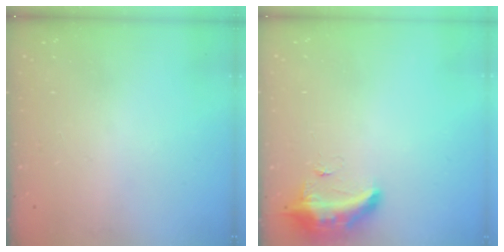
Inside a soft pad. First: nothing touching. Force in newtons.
{"total": 12.6, "press": 10.6, "slide": 6.9}